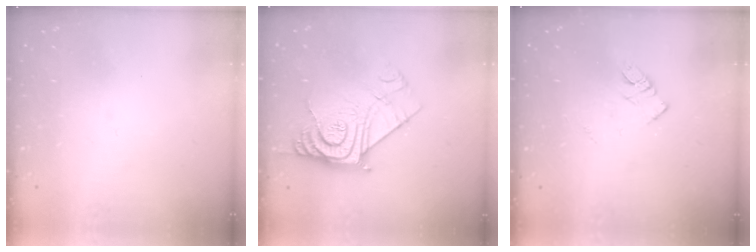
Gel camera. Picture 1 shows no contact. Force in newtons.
{"total": 15.3, "press": 15.2, "slide": 1.1}
{"total": 5.6, "press": 5.6, "slide": 0.8}